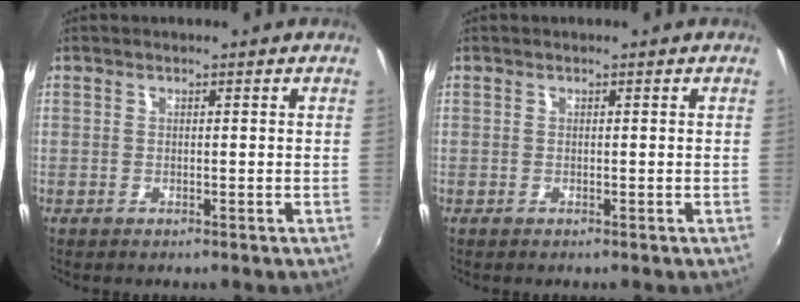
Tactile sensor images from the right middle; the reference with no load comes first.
{"total": 0.0}